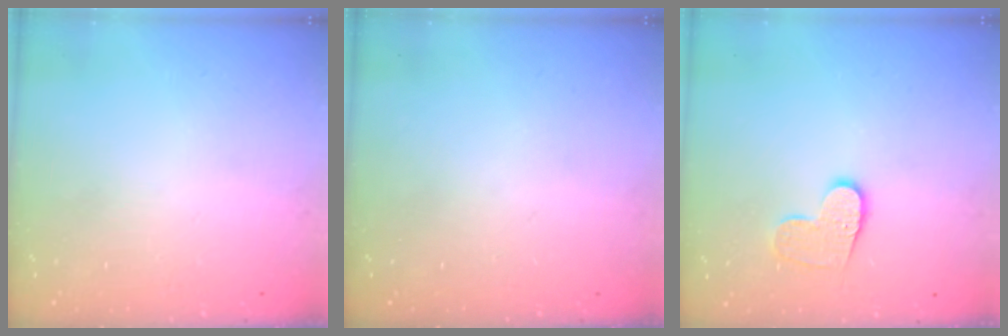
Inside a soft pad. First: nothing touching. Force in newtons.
{"total": 0.0}
{"total": 9.2, "press": 9.2, "slide": 0.3}